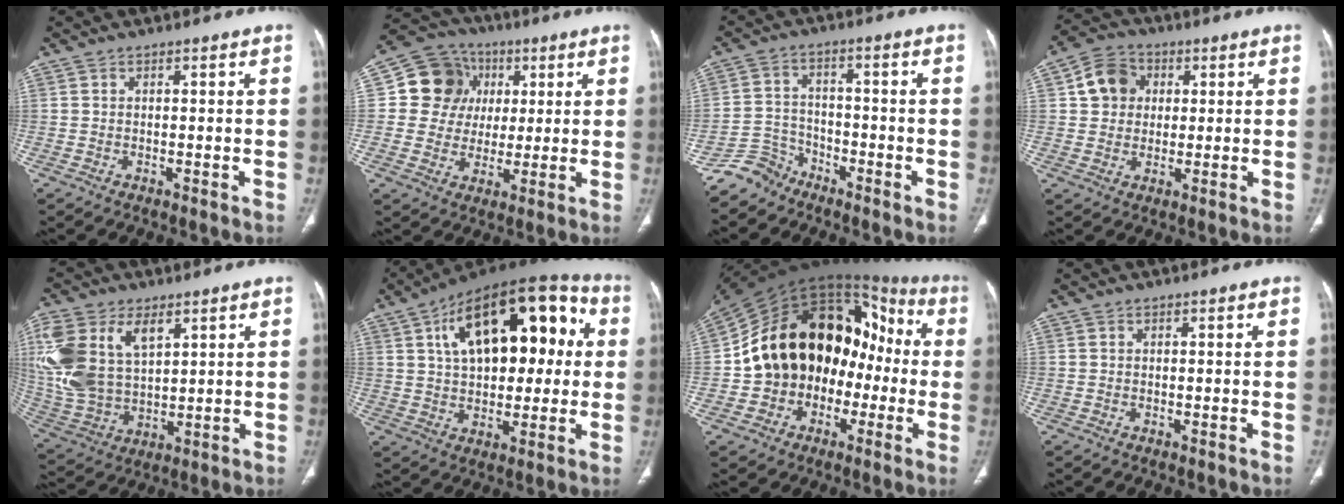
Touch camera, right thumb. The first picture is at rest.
{"total": 12.4, "force": [3.0, 11.3, 4.2], "torque": [-0.037, 0.005, 0.046]}
{"total": 5.7, "force": [-4.9, 3.0, -0.4], "torque": [0.020, 0.037, -0.104]}
{"total": 8.0, "force": [1.9, 6.9, 3.5], "torque": [-0.041, 0.005, 0.025]}
{"total": 19.4, "force": [7.1, 11.8, 13.7], "torque": [-0.305, -0.013, 0.146]}
{"total": 24.5, "force": [6.2, 12.9, 19.9], "torque": [-0.272, 0.030, 0.090]}
{"total": 24.1, "force": [-2.1, 17.5, 16.4], "torque": [-0.227, 0.067, -0.032]}
{"total": 0.0}